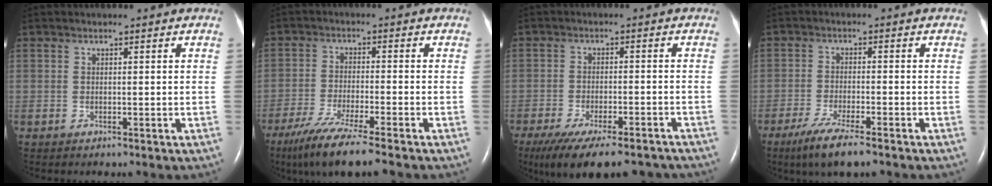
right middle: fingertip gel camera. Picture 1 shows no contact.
{"total": 9.4, "force": [-7.3, -0.7, 5.9], "torque": [-0.102, -0.031, -0.124]}
{"total": 17.3, "force": [-14.0, 4.0, 9.3], "torque": [-0.151, -0.022, -0.196]}
{"total": 6.8, "force": [-4.7, 0.5, 4.9], "torque": [-0.094, -0.018, -0.081]}